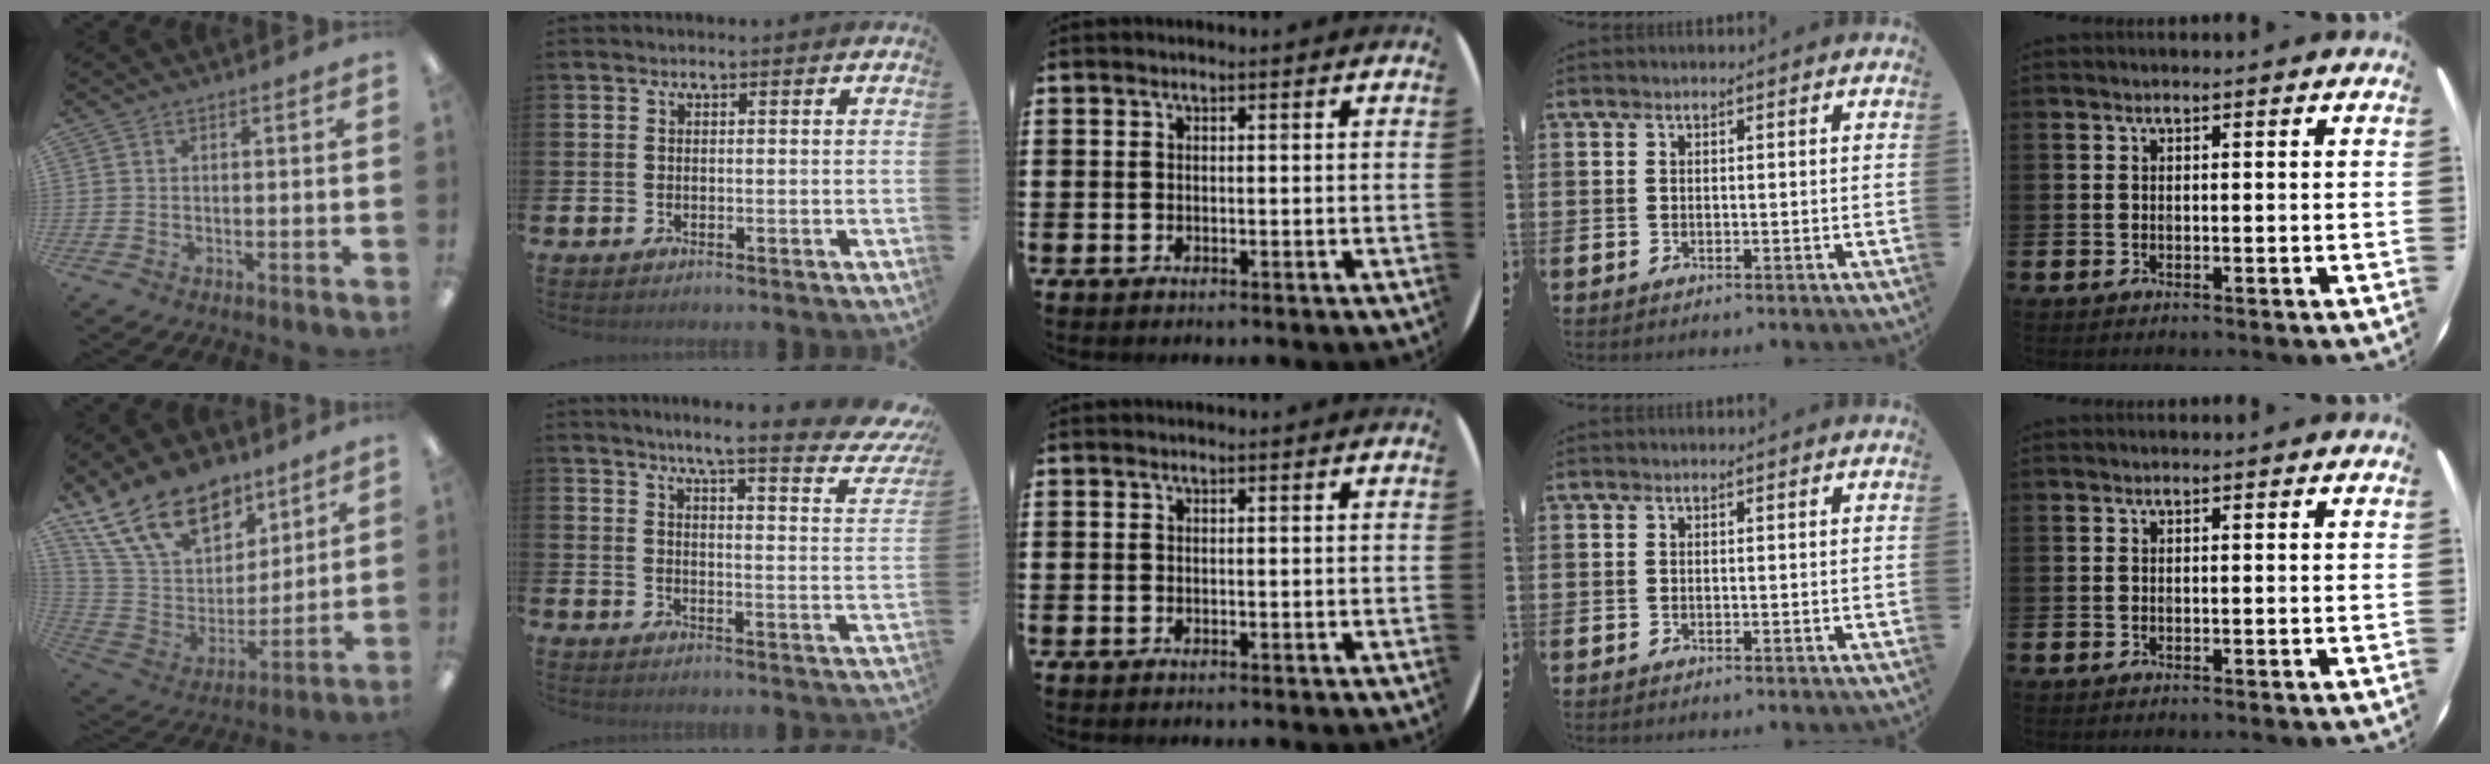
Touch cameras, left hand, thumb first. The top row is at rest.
{"thumb": {"total": 19.9, "force": [13.9, 11.1, 9.0], "torque": [-0.178, -0.071, 0.259]}, "index": {"total": 5.9, "force": [4.9, 0.4, 3.2], "torque": [-0.053, -0.051, 0.069]}}